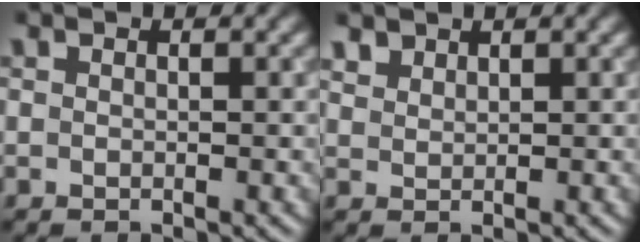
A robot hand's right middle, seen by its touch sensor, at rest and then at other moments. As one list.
[{"total": 1.5, "force": [1.3, 0.6, 0.2], "torque": [-0.007, 0.003, 0.031]}]